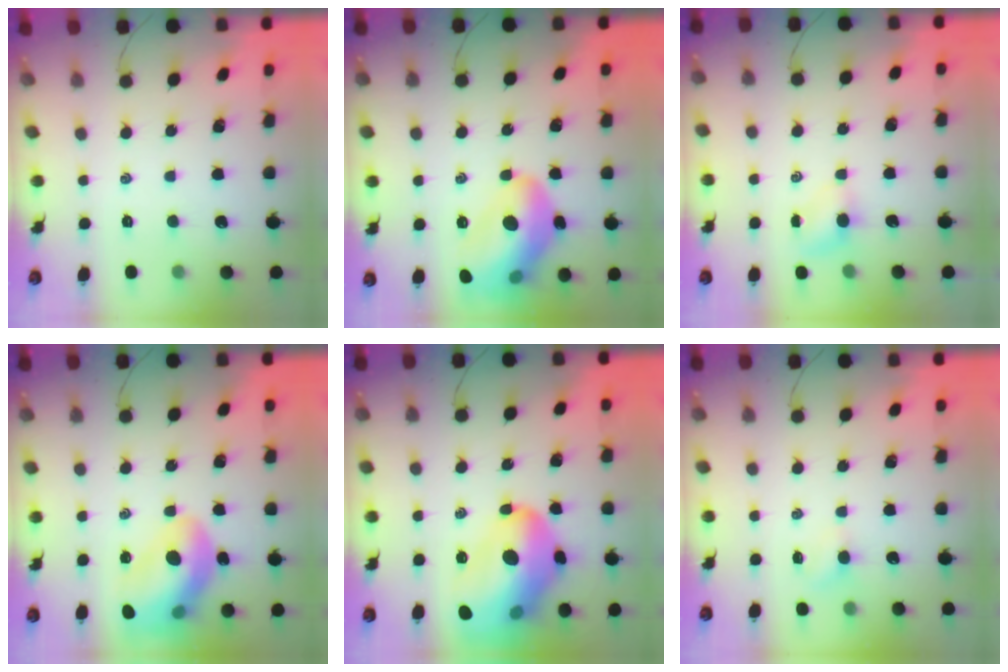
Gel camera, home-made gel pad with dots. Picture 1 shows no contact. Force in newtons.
{"total": 17.3, "press": 17.1, "slide": 2.7}
{"total": 4.0, "press": 3.8, "slide": 1.0}
{"total": 17.5, "press": 17.1, "slide": 3.6}
{"total": 23.9, "press": 23.4, "slide": 4.7}
{"total": 2.8, "press": 2.6, "slide": 1.0}